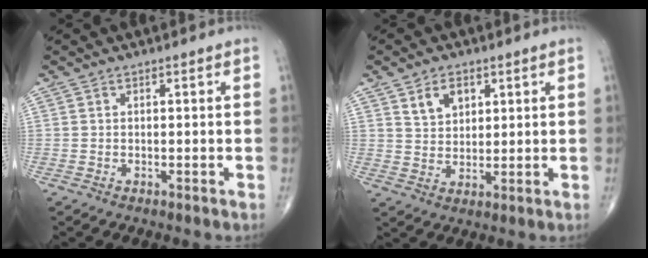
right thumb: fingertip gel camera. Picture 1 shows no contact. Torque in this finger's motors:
{"motor_torque": [-0.66, 0.32, 0.00, 0.17, 0.05]}